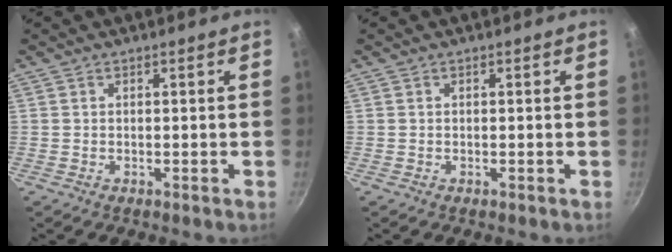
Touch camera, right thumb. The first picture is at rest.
{"total": 0.0}